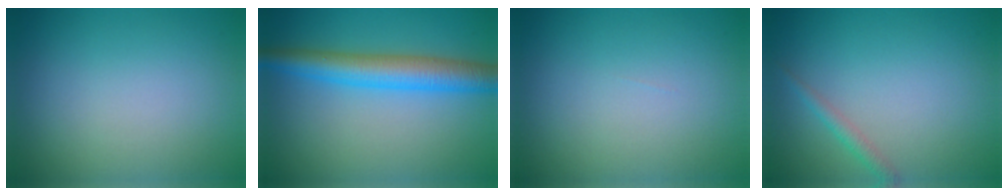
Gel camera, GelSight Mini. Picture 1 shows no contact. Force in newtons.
{"total": 5.7, "press": 5.7, "slide": 0.0}
{"total": 0.0}
{"total": 1.3, "press": 1.3, "slide": 0.0}